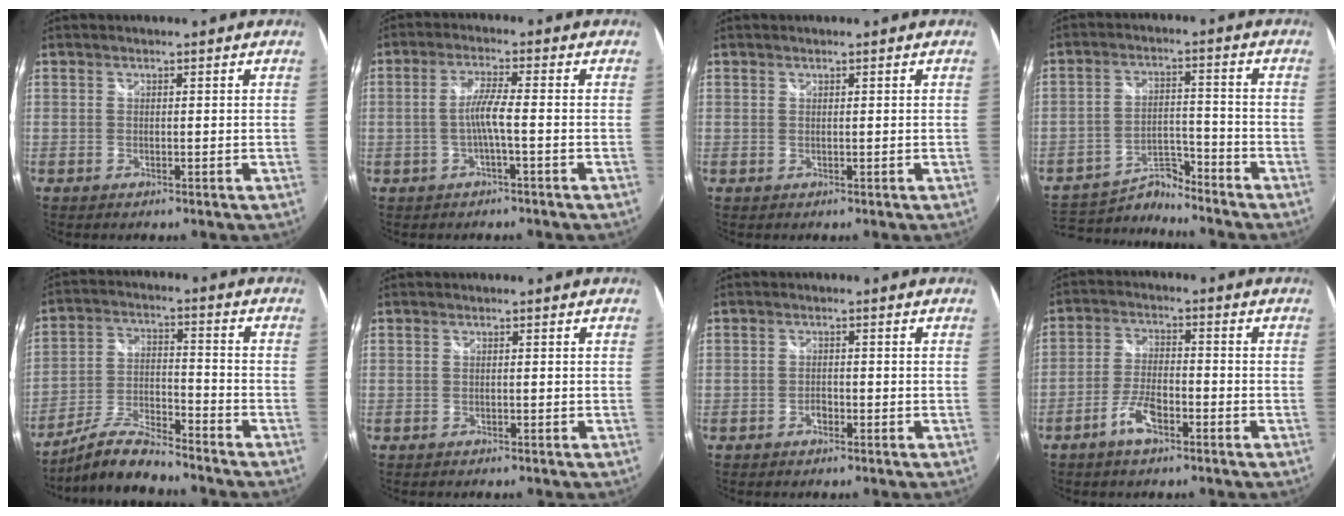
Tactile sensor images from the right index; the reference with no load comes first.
{"total": 4.1, "force": [-1.3, -0.3, 3.9], "torque": [-0.080, 0.003, -0.022]}
{"total": 0.0}
{"total": 9.6, "force": [-9.4, 1.7, 1.3], "torque": [-0.042, 0.018, -0.167]}
{"total": 10.1, "force": [-9.2, 1.0, 4.1], "torque": [-0.089, 0.005, -0.174]}
{"total": 0.5, "force": [-0.5, 0.1, 0.2], "torque": [-0.005, -0.003, -0.009]}
{"total": 1.4, "force": [-0.9, 0.9, 0.5], "torque": [-0.011, 0.001, -0.016]}
{"total": 6.0, "force": [-3.7, 2.0, 4.2], "torque": [-0.093, 0.003, -0.068]}